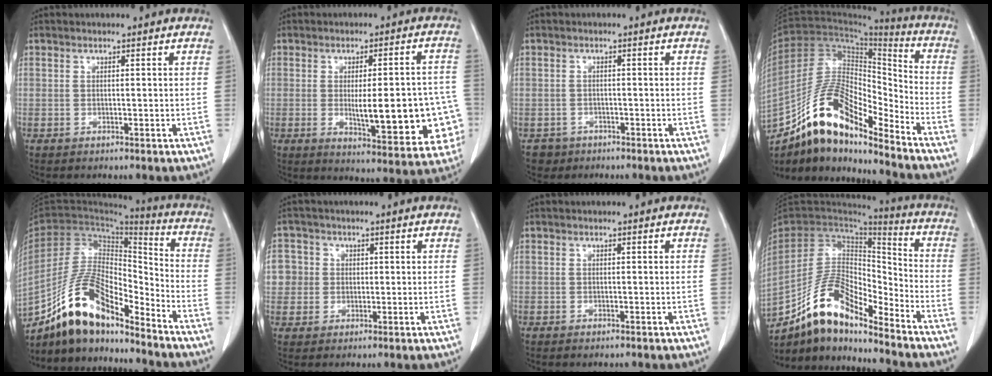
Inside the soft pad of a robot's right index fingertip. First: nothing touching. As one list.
[{"total": 16.6, "force": [-2.8, 4.4, 15.7], "torque": [-0.143, 0.017, -0.010]}, {"total": 4.6, "force": [-2.9, 3.6, -0.2], "torque": [0.009, 0.010, -0.045]}, {"total": 16.1, "force": [-12.1, 4.5, 9.6], "torque": [-0.173, 0.037, -0.216]}, {"total": 15.8, "force": [-12.4, 4.6, 8.6], "torque": [-0.159, 0.025, -0.227]}, {"total": 6.0, "force": [0.8, 5.9, 0.9], "torque": [-0.019, 0.023, 0.018]}, {"total": 0.8, "force": [-0.6, 0.2, 0.5], "torque": [-0.010, -0.002, -0.006]}, {"total": 14.3, "force": [-11.6, 4.2, 7.3], "torque": [-0.133, 0.030, -0.215]}]